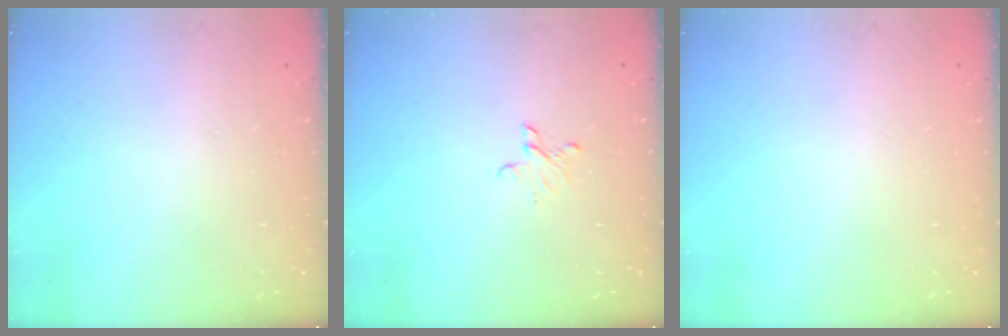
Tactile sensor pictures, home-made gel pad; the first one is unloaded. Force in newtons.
{"total": 3.4, "press": 3.4, "slide": 0.3}
{"total": 0.0}